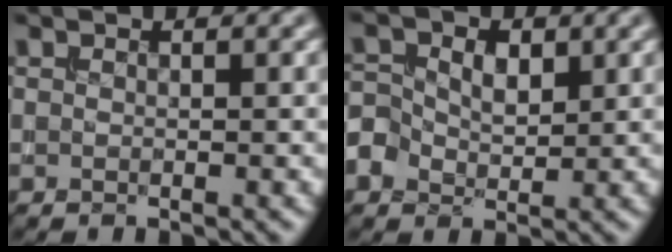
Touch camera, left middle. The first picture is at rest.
{"total": 4.0, "force": [0.2, 3.1, 2.5], "torque": [-0.050, 0.008, 0.003]}